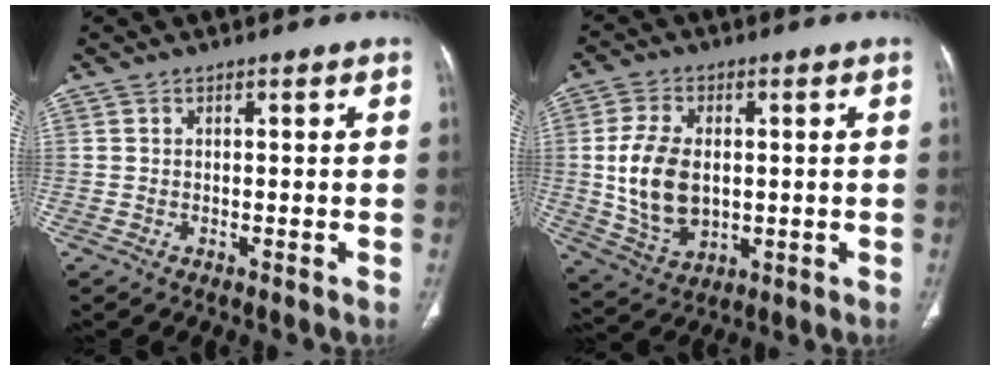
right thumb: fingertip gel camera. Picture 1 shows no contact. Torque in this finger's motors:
{"motor_torque": [-0.43, 0.91, 0.72, 0.91, 0.32]}